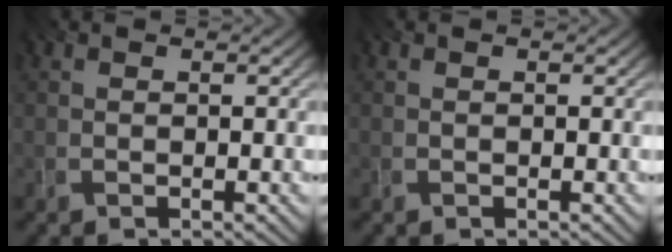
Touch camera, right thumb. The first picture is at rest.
{"total": 0.0}